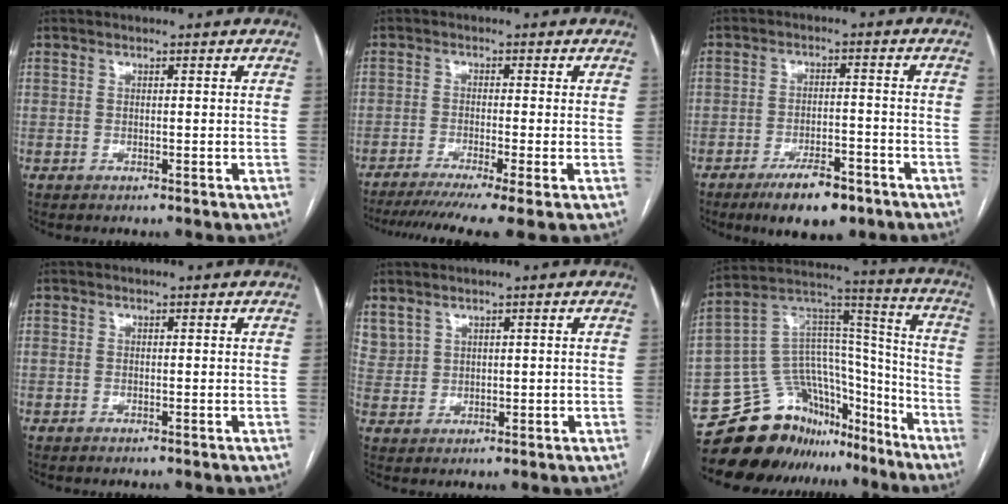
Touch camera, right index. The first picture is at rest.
{"total": 10.6, "force": [-7.9, -0.6, 7.0], "torque": [-0.102, -0.020, -0.122]}
{"total": 8.2, "force": [-5.7, 2.7, 5.3], "torque": [-0.087, -0.004, -0.089]}
{"total": 0.0}
{"total": 3.9, "force": [2.7, 2.7, 0.8], "torque": [-0.017, 0.009, 0.067]}
{"total": 19.0, "force": [-15.5, 9.9, 4.8], "torque": [-0.071, 0.085, -0.246]}